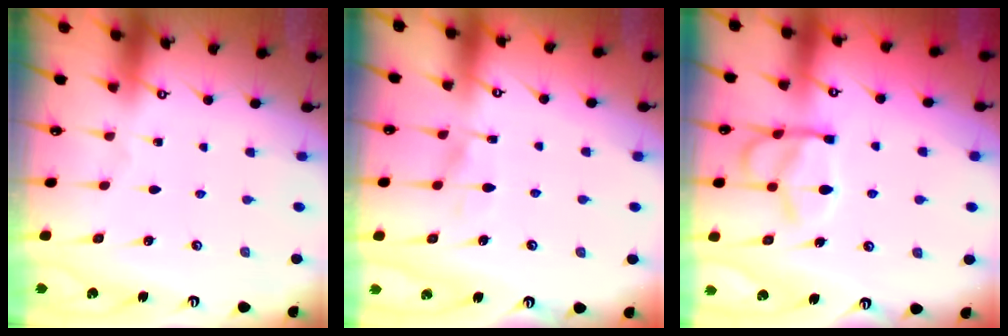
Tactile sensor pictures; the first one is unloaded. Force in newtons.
{"total": 5.8, "press": 5.8, "slide": 0.5}
{"total": 12.1, "press": 12.0, "slide": 1.2}